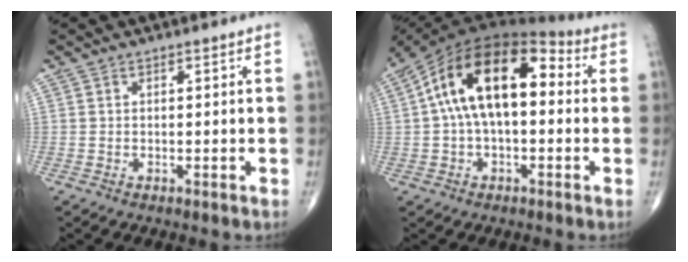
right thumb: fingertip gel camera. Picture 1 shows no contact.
{"total": 17.5, "force": [2.3, 9.1, 14.8], "torque": [-0.246, 0.048, 0.027]}